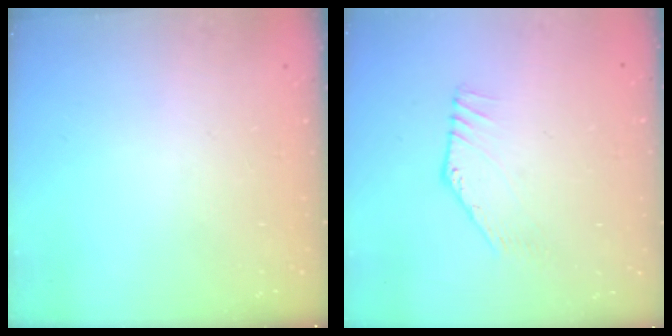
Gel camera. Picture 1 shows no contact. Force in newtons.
{"total": 3.7, "press": 3.7, "slide": 0.2}